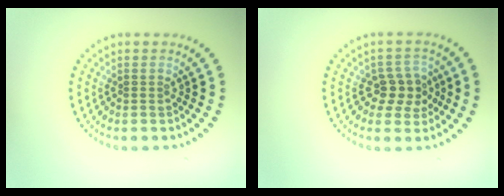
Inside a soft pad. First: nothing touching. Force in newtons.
{"total": 2.8, "press": 2.6, "slide": 1.0}